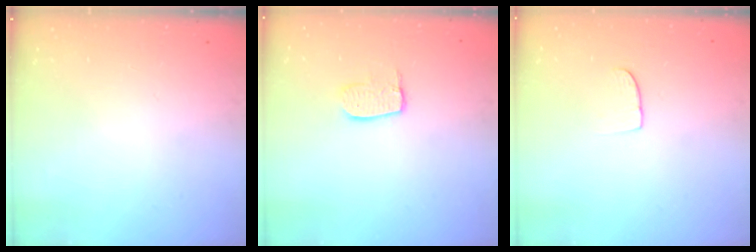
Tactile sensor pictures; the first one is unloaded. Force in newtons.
{"total": 7.0, "press": 7.0, "slide": 0.3}
{"total": 5.6, "press": 5.5, "slide": 0.5}